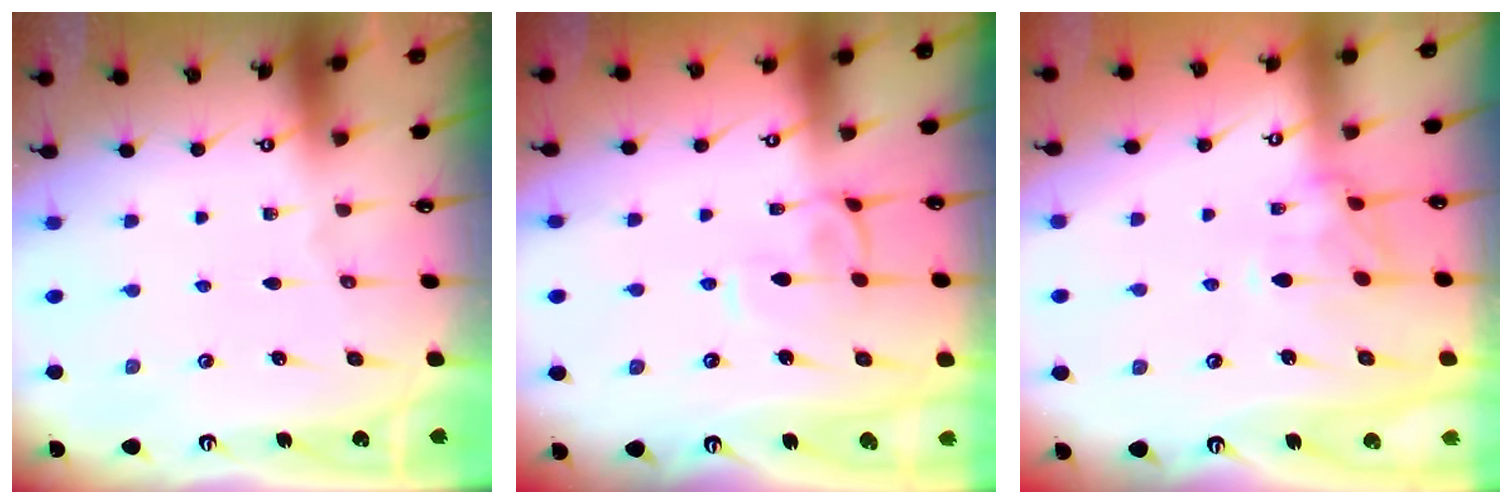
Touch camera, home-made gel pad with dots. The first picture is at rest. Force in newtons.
{"total": 1.6, "press": 1.5, "slide": 0.6}
{"total": 2.4, "press": 2.2, "slide": 1.2}